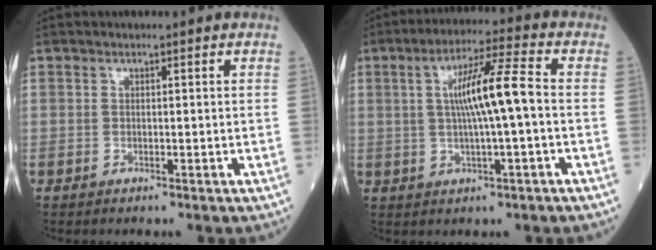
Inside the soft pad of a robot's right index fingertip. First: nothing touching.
{"total": 9.2, "force": [0.4, 0.1, 9.2], "torque": [-0.164, 0.012, 0.005]}